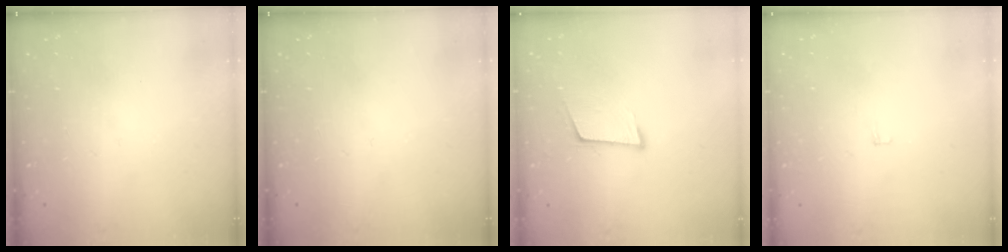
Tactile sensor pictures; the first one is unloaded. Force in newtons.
{"total": 0.0}
{"total": 6.7, "press": 6.4, "slide": 2.0}
{"total": 2.4, "press": 2.4, "slide": 0.2}